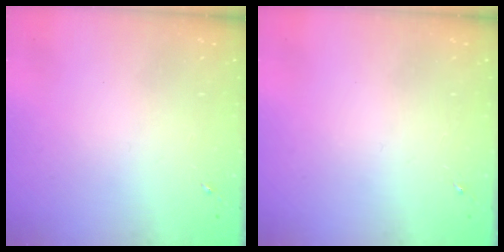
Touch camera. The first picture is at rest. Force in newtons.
{"total": 0.0}